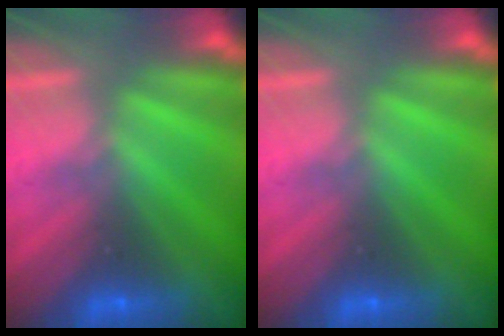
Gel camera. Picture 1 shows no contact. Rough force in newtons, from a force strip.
{"total": 0.0}